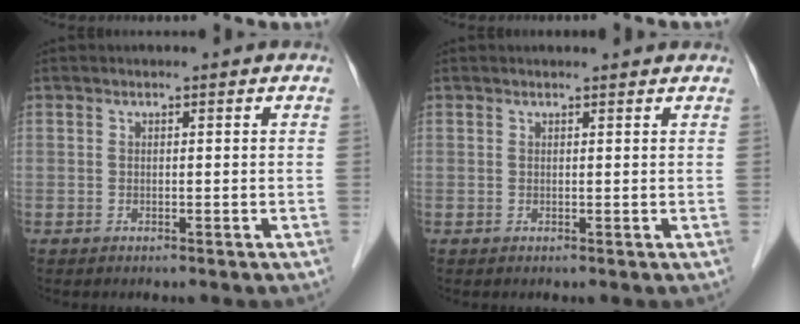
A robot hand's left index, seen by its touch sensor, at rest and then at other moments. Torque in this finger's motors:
{"motor_torque": [0.09, -0.14, -0.07, 0.00]}